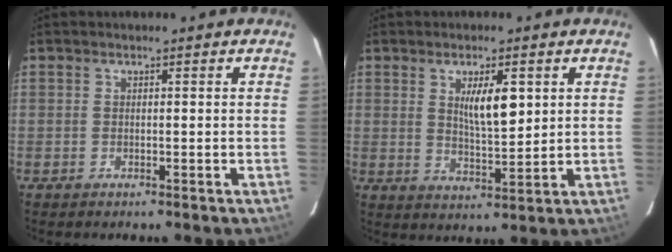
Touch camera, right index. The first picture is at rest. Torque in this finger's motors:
{"motor_torque": [0.24, 0.08, 0.15, 0.08]}